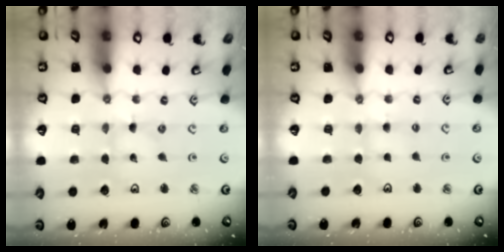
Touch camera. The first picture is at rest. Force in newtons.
{"total": 3.7, "press": 3.7, "slide": 0.5}